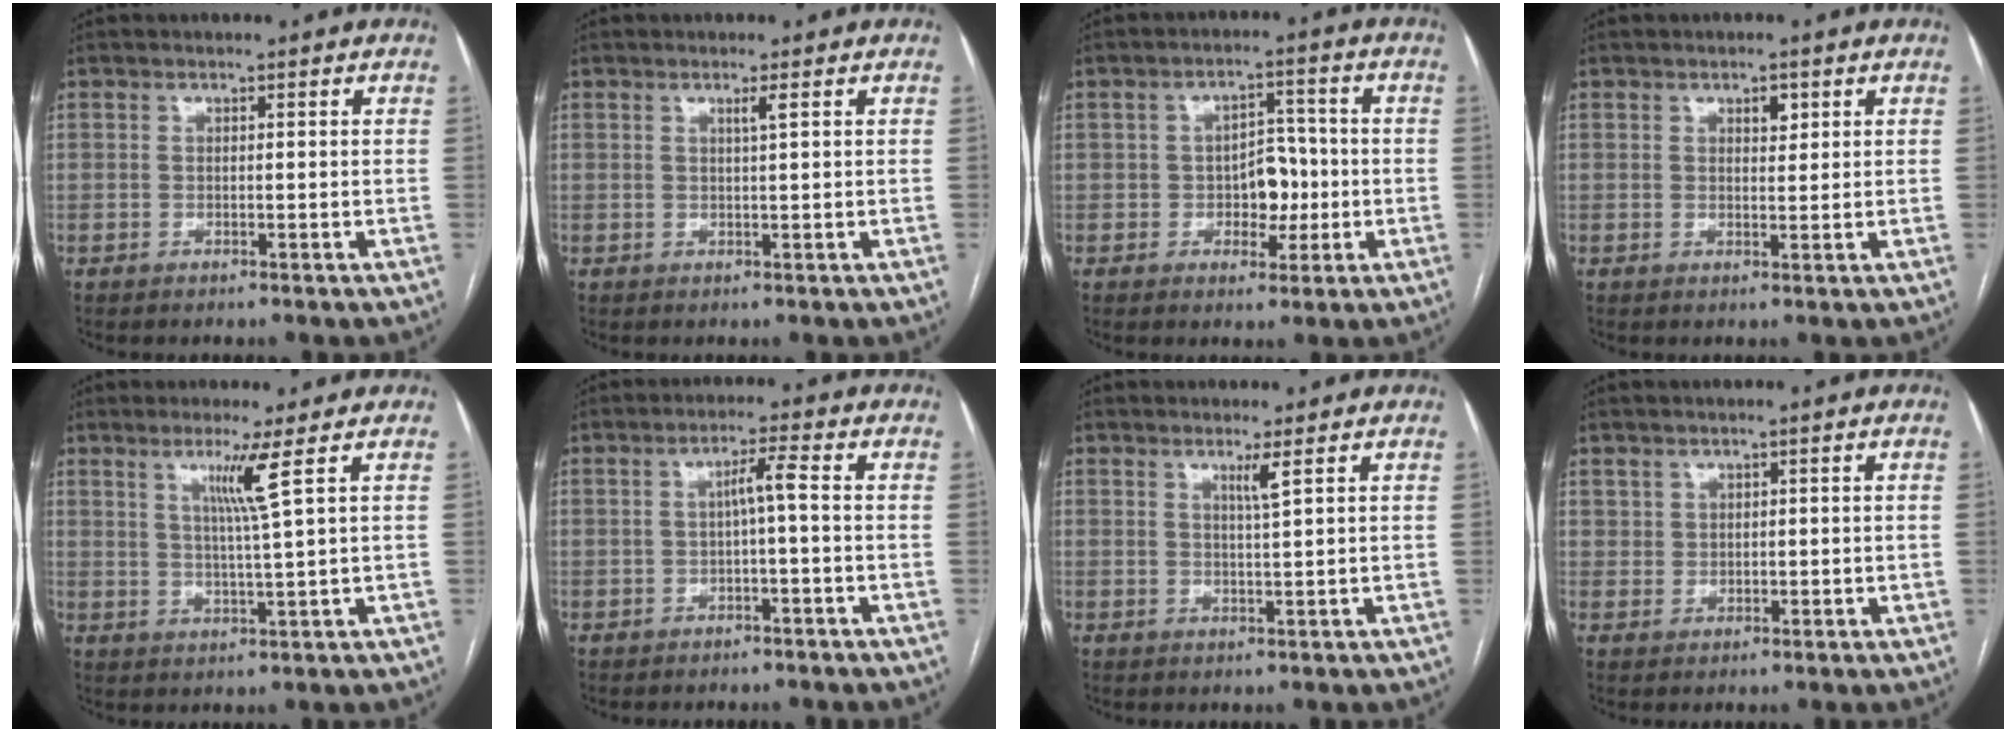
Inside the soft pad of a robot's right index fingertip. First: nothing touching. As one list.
[{"total": 1.6, "force": [0.6, -0.3, 1.4], "torque": [-0.028, -0.003, 0.011]}, {"total": 5.9, "force": [-0.9, 3.8, 4.4], "torque": [-0.063, 0.017, -0.010]}, {"total": 2.2, "force": [1.1, 1.0, 1.6], "torque": [-0.026, -0.002, 0.017]}, {"total": 5.1, "force": [2.5, -1.7, 4.2], "torque": [-0.080, -0.014, 0.049]}, {"total": 3.1, "force": [-0.2, -0.1, 3.1], "torque": [-0.055, 0.009, -0.002]}, {"total": 2.2, "force": [1.2, -0.6, 1.7], "torque": [-0.033, -0.012, 0.023]}, {"total": 1.7, "force": [1.0, 1.3, 0.3], "torque": [0.000, 0.000, 0.016]}]